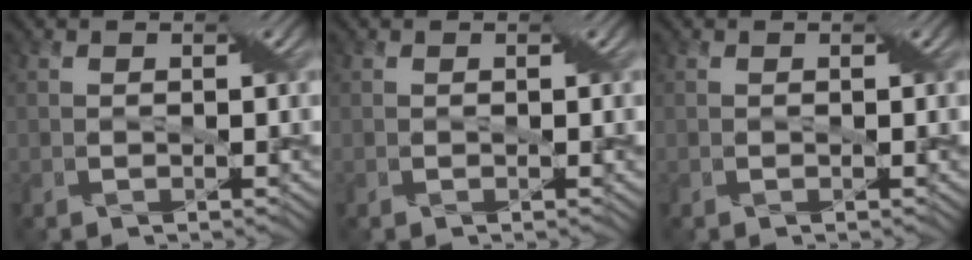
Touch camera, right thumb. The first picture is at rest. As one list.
[{"total": 0.0}, {"total": 0.0}]